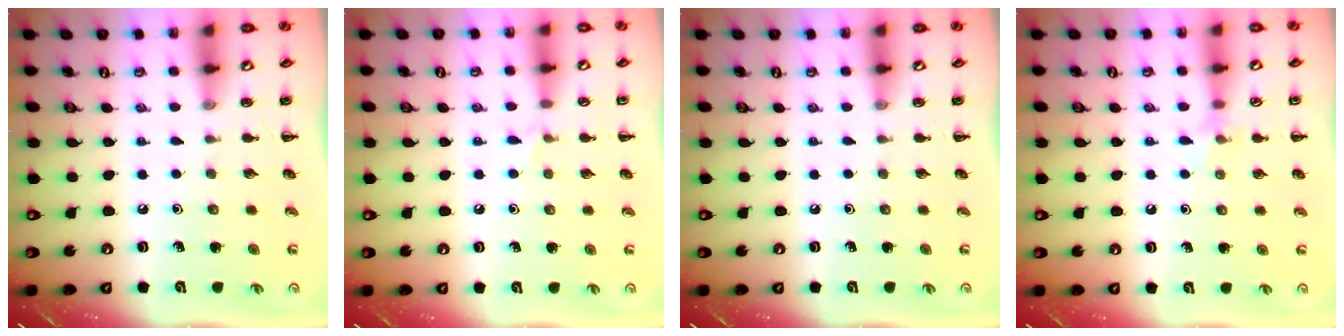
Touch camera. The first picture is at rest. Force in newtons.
{"total": 4.1, "press": 4.0, "slide": 1.0}
{"total": 0.0}
{"total": 6.2, "press": 5.9, "slide": 1.9}